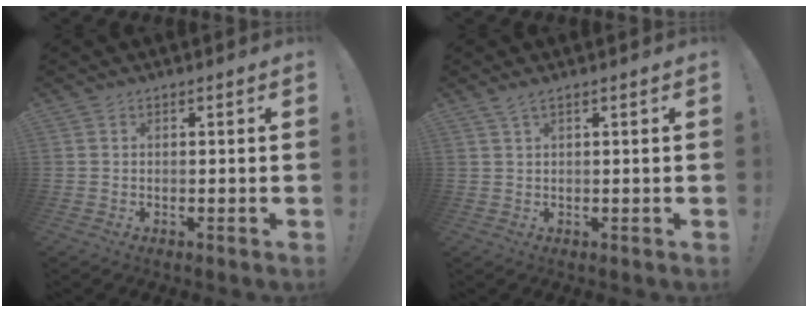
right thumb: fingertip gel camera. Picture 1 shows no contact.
{"total": 2.0, "force": [1.2, 0.3, 1.6], "torque": [-0.035, -0.001, 0.021]}